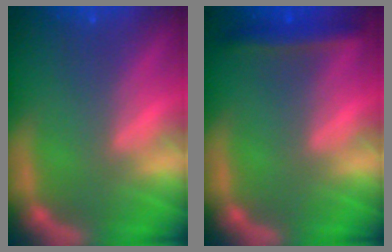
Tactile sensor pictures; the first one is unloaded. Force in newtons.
{"total": 2.4}